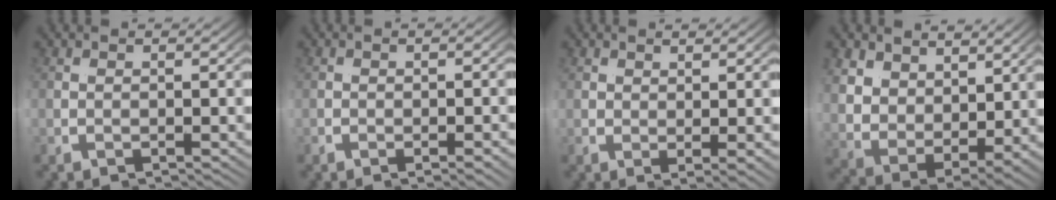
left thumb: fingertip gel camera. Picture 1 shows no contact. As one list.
[{"total": 1.7, "force": [-0.9, -0.8, 1.2], "torque": [-0.028, 0.005, -0.021]}, {"total": 2.8, "force": [0.6, -2.5, 1.2], "torque": [-0.003, 0.025, 0.000]}, {"total": 2.6, "force": [2.6, 0.0, 0.2], "torque": [-0.024, -0.002, 0.045]}]